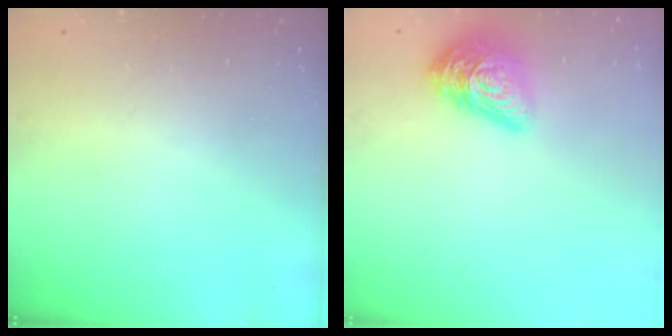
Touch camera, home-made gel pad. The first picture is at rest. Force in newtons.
{"total": 16.0, "press": 16.0, "slide": 0.6}